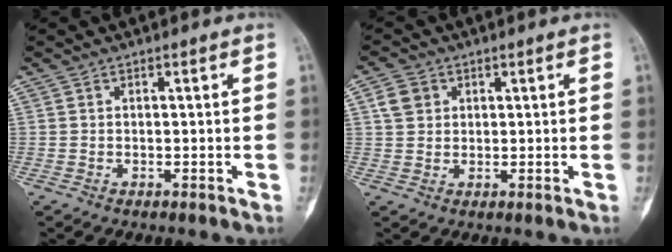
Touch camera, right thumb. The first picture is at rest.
{"total": 3.9, "force": [1.4, 3.3, 1.6], "torque": [-0.018, 0.000, 0.026]}